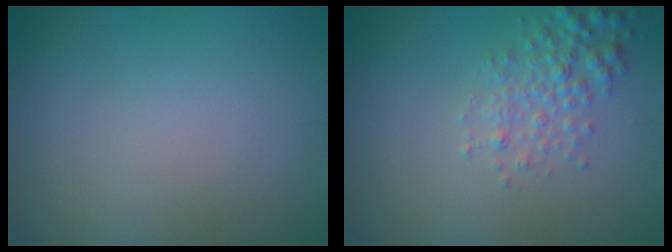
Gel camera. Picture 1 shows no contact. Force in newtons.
{"total": 2.4, "press": 2.4, "slide": 0.1}